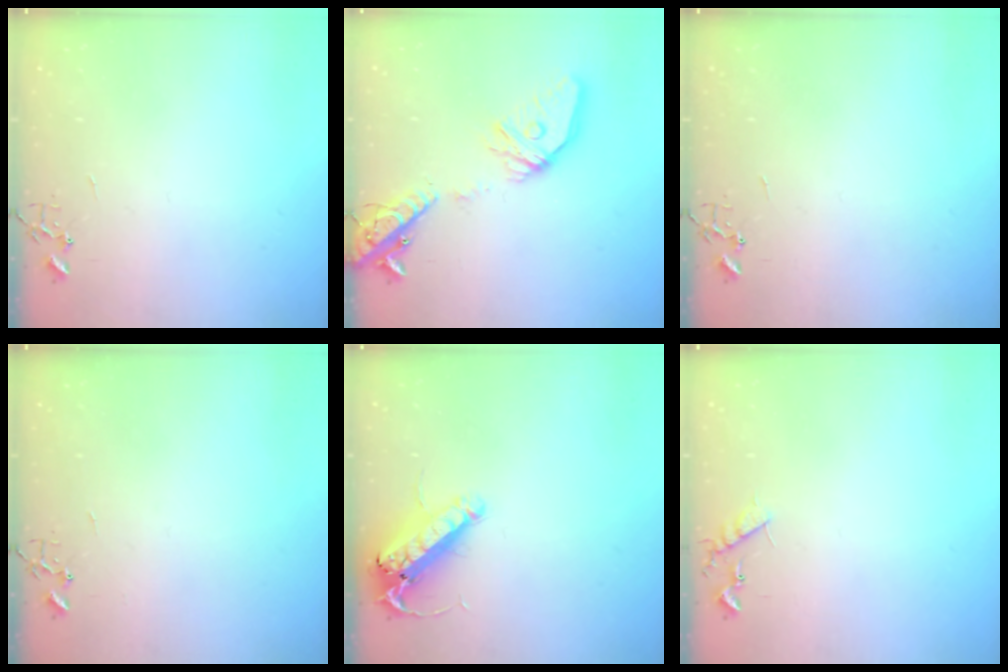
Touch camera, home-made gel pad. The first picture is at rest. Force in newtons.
{"total": 20.2, "press": 20.0, "slide": 3.0}
{"total": 0.0}
{"total": 0.0}
{"total": 14.7, "press": 14.4, "slide": 2.7}
{"total": 7.6, "press": 7.6, "slide": 0.4}